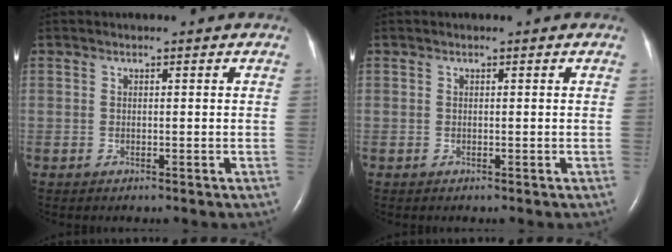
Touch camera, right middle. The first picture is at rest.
{"total": 0.0}